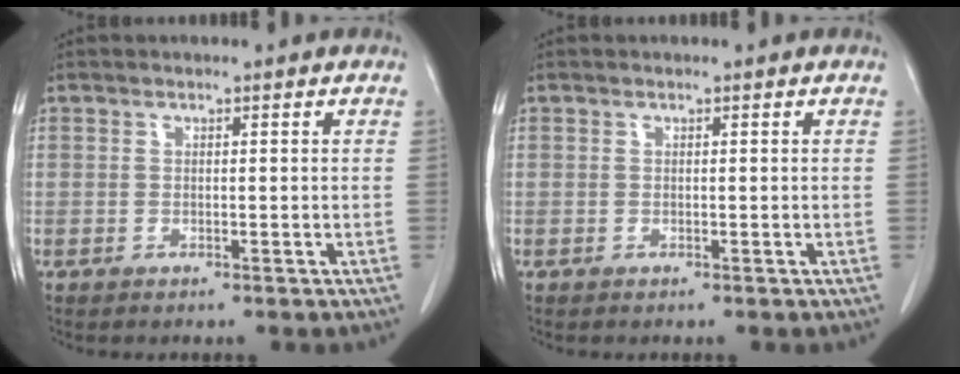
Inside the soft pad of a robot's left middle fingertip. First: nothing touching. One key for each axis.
{"total": 0.0}